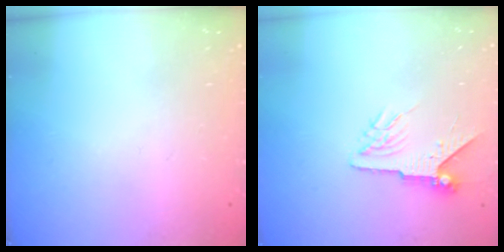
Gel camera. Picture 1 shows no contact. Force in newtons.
{"total": 6.8, "press": 6.7, "slide": 1.1}